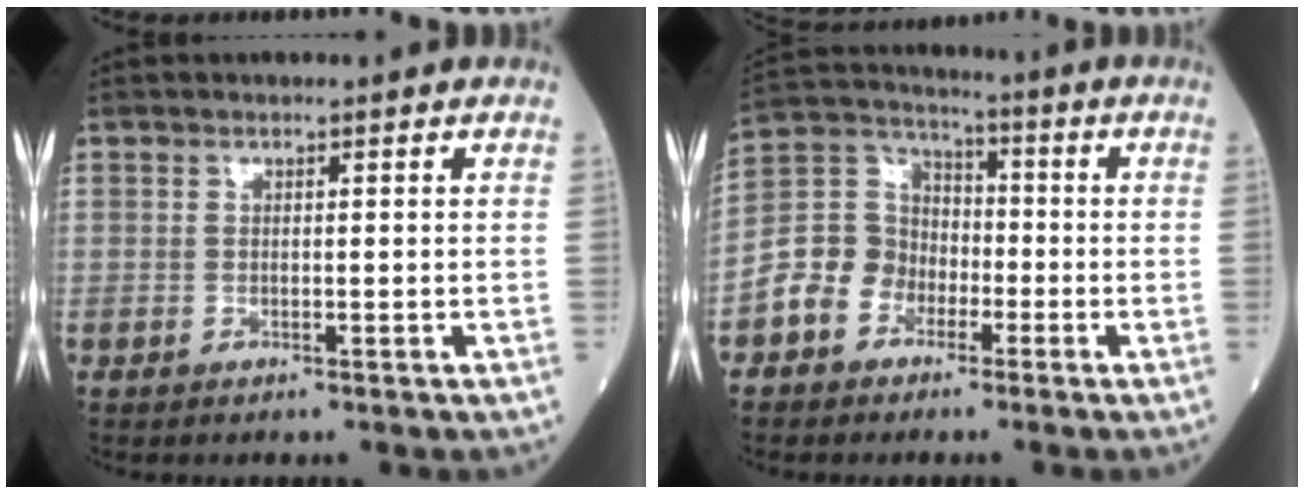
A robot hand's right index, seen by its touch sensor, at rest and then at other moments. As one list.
[{"total": 8.8, "force": [-3.8, 7.3, 3.1], "torque": [-0.084, 0.034, -0.071]}]